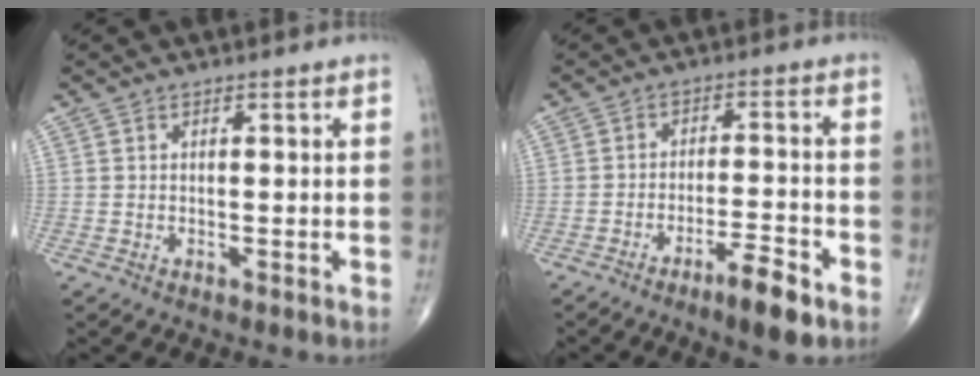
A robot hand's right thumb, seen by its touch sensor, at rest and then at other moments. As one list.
[{"total": 7.2, "force": [-4.5, 1.4, 5.4], "torque": [-0.087, 0.023, -0.071]}]